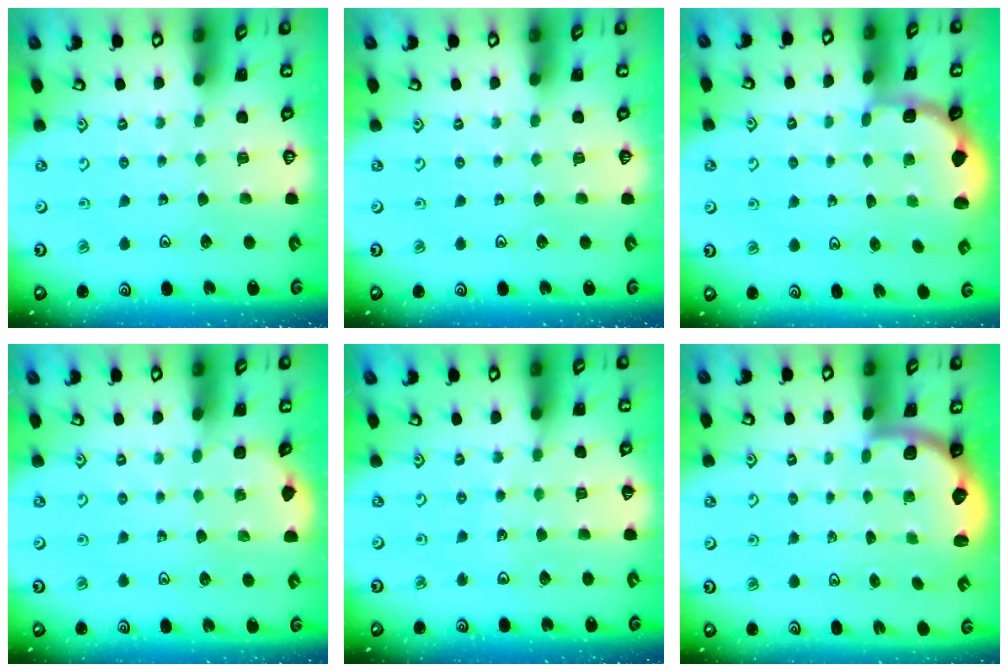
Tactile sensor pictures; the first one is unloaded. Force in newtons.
{"total": 0.0}
{"total": 1.9, "press": 1.7, "slide": 0.8}
{"total": 2.1, "press": 2.1, "slide": 0.2}
{"total": 5.5, "press": 5.2, "slide": 1.8}
{"total": 2.2, "press": 2.1, "slide": 0.8}